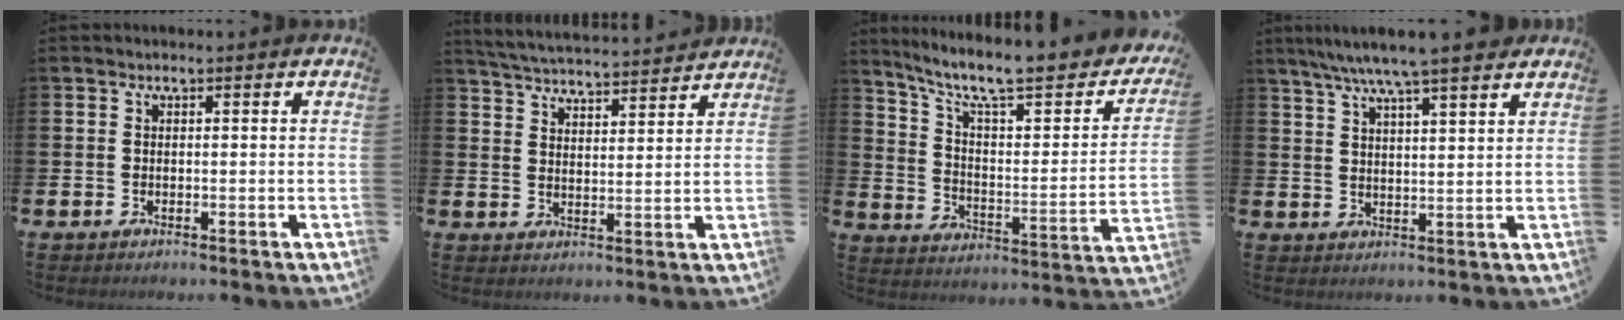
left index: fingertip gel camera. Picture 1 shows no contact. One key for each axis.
{"total": 5.0, "fx": 4.9, "fy": 0.3, "fz": 0.3, "tx": -0.019, "ty": -0.037, "tz": 0.085}
{"total": 9.2, "fx": 7.2, "fy": 2.1, "fz": 5.4, "tx": -0.118, "ty": -0.059, "tz": 0.112}
{"total": 7.2, "fx": 6.5, "fy": 0.0, "fz": 3.1, "tx": -0.073, "ty": -0.025, "tz": 0.114}